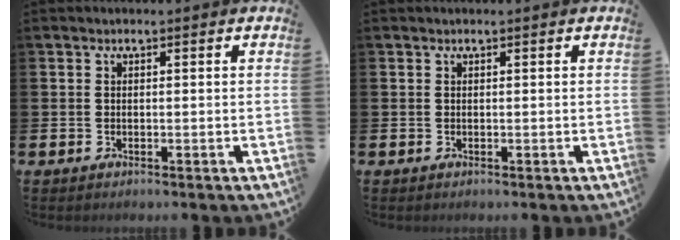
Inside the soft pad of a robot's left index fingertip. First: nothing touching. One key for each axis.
{"total": 0.0}